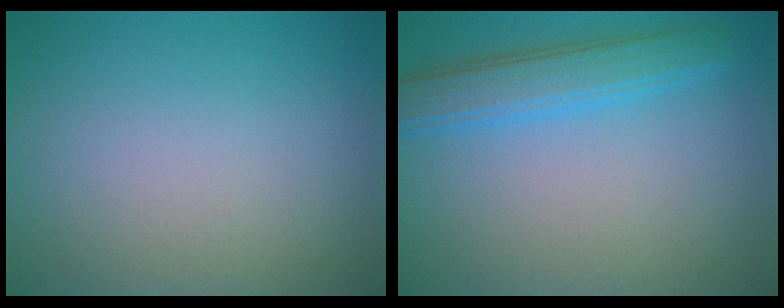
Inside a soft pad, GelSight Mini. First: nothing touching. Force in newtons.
{"total": 3.7, "press": 3.7, "slide": 0.1}